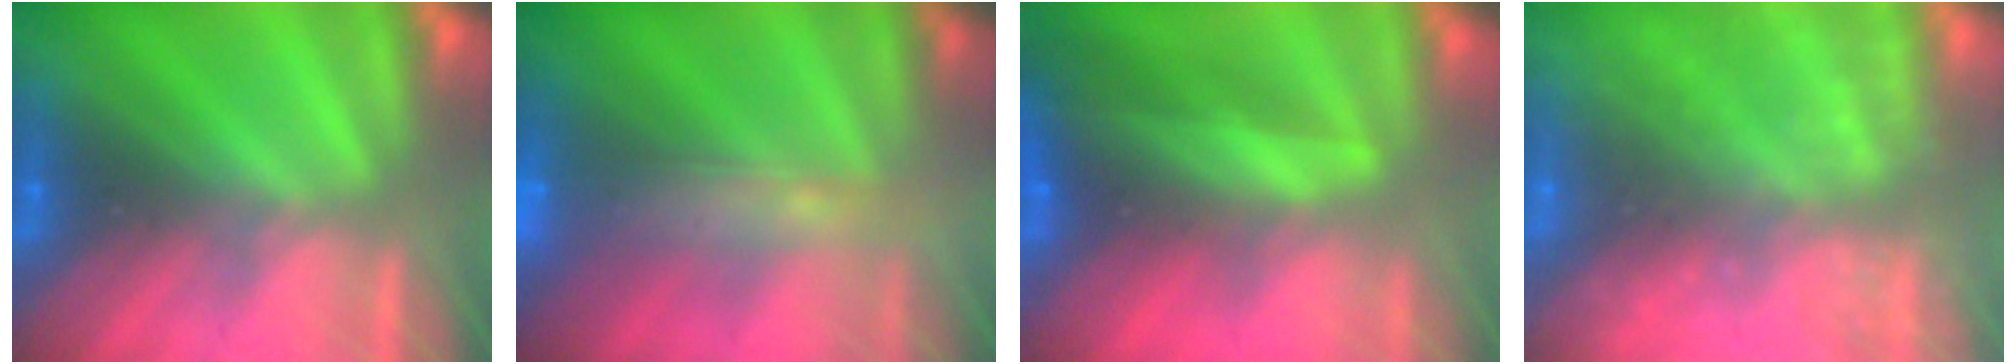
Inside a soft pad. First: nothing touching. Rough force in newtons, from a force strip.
{"total": 8.9}
{"total": 6.9}
{"total": 9.1}